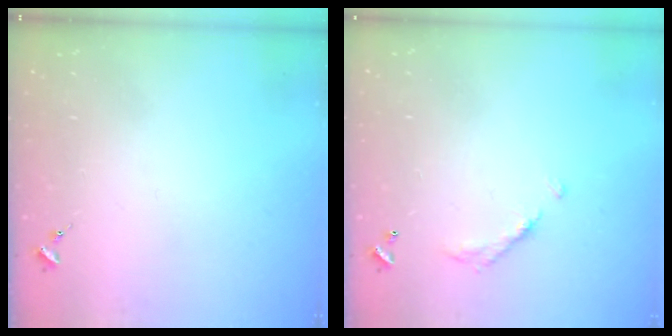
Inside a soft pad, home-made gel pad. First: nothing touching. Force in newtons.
{"total": 7.9, "press": 7.9, "slide": 0.3}